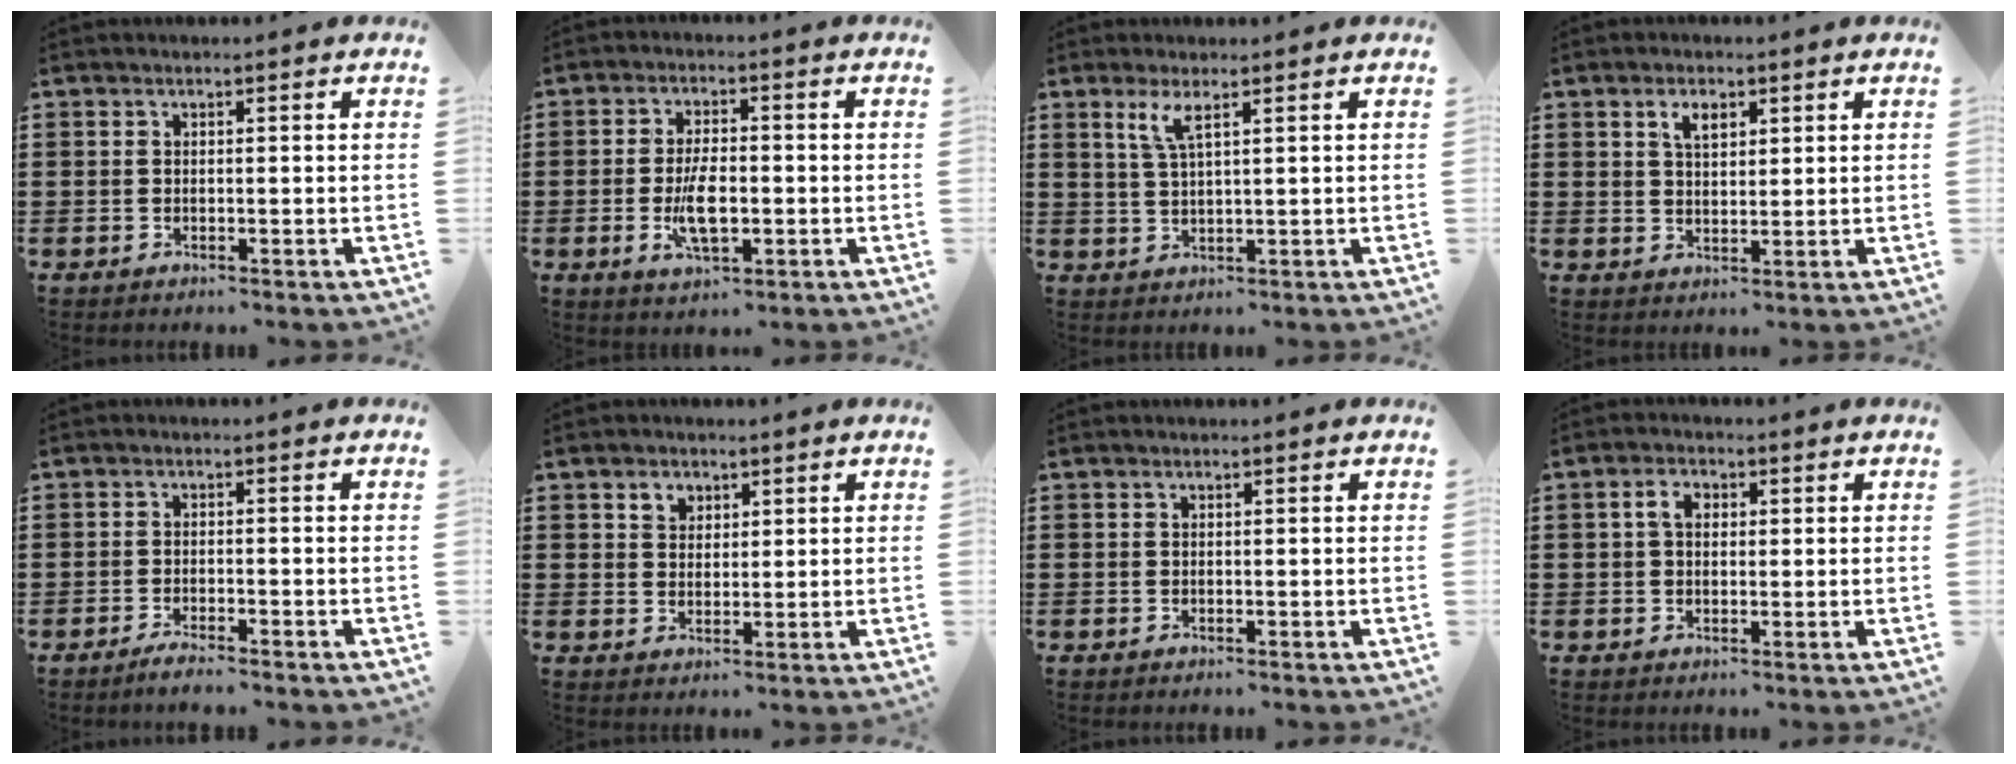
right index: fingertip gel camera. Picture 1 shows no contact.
{"total": 6.4, "force": [-1.3, 2.6, 5.7], "torque": [-0.125, -0.005, -0.028]}
{"total": 3.3, "force": [1.8, 0.6, 2.7], "torque": [-0.060, 0.001, 0.030]}
{"total": 3.1, "force": [1.6, 1.7, 2.0], "torque": [-0.039, 0.005, 0.026]}
{"total": 1.9, "force": [-1.8, -0.1, 0.7], "torque": [-0.012, 0.000, -0.034]}
{"total": 2.6, "force": [1.5, 2.0, 0.7], "torque": [-0.021, 0.009, 0.027]}
{"total": 0.0}
{"total": 2.9, "force": [0.5, 2.0, 2.0], "torque": [-0.046, 0.014, 0.006]}